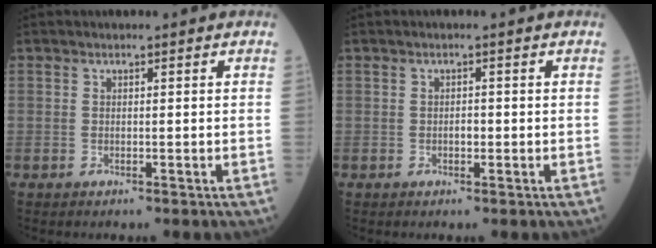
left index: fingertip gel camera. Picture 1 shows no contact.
{"total": 1.0, "force": [-0.6, 0.4, 0.7], "torque": [-0.012, -0.003, -0.011]}